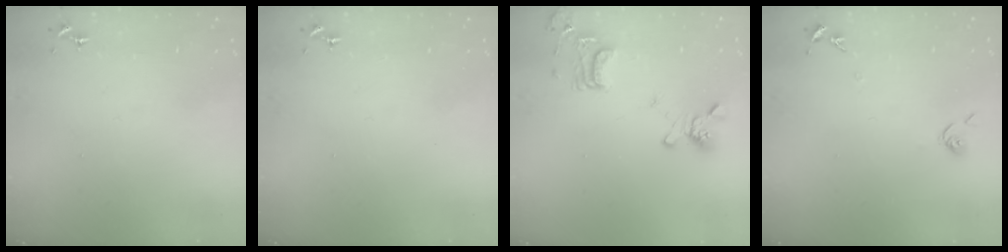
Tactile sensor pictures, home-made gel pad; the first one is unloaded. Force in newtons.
{"total": 0.0}
{"total": 15.8, "press": 15.7, "slide": 1.4}
{"total": 6.7, "press": 6.7, "slide": 0.6}